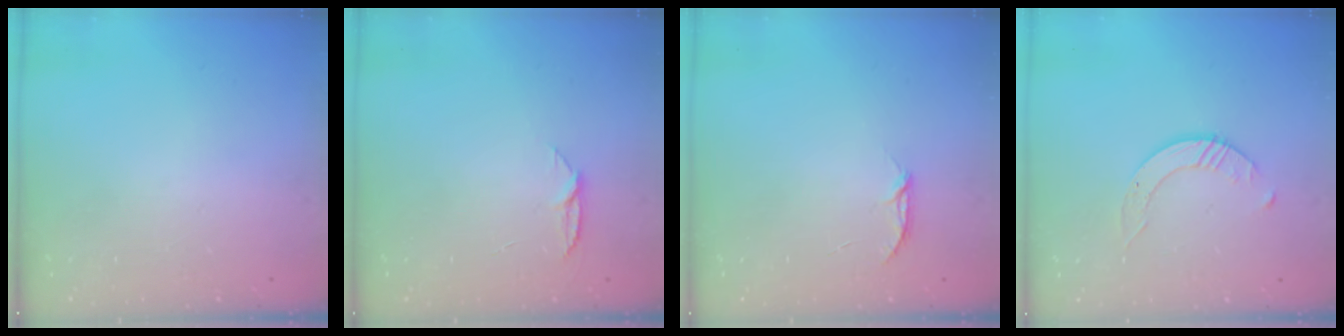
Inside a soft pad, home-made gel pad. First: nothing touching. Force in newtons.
{"total": 5.1, "press": 5.1, "slide": 0.6}
{"total": 3.1, "press": 3.0, "slide": 0.4}
{"total": 3.2, "press": 3.1, "slide": 0.4}